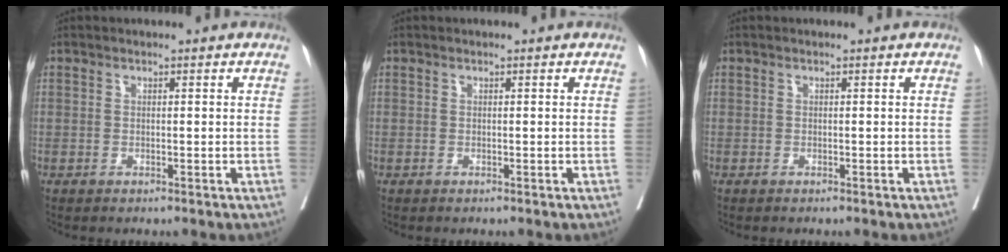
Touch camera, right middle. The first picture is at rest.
{"total": 0.0}
{"total": 0.8, "force": [-0.5, -0.4, 0.4], "torque": [-0.002, 0.003, -0.005]}